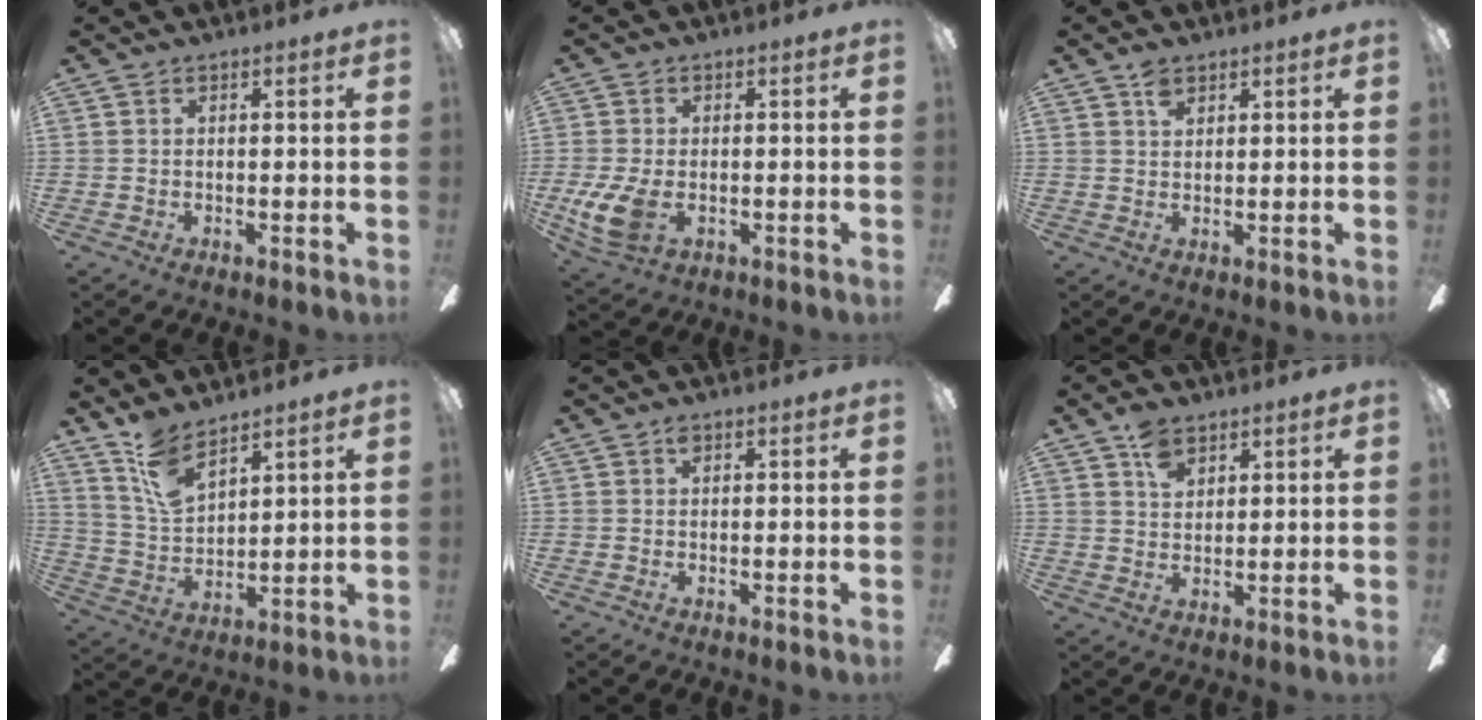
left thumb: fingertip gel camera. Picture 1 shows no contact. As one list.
[{"total": 8.5, "force": [-1.7, 5.2, 6.4], "torque": [-0.145, -0.010, -0.031]}, {"total": 3.2, "force": [2.2, 1.7, 1.5], "torque": [-0.027, -0.003, 0.040]}, {"total": 10.0, "force": [7.8, 3.9, 4.9], "torque": [-0.110, -0.034, 0.148]}, {"total": 1.1, "force": [0.6, 0.6, 0.6], "torque": [-0.014, 0.003, 0.011]}, {"total": 5.7, "force": [3.7, 3.4, 2.7], "torque": [-0.048, -0.005, 0.068]}]